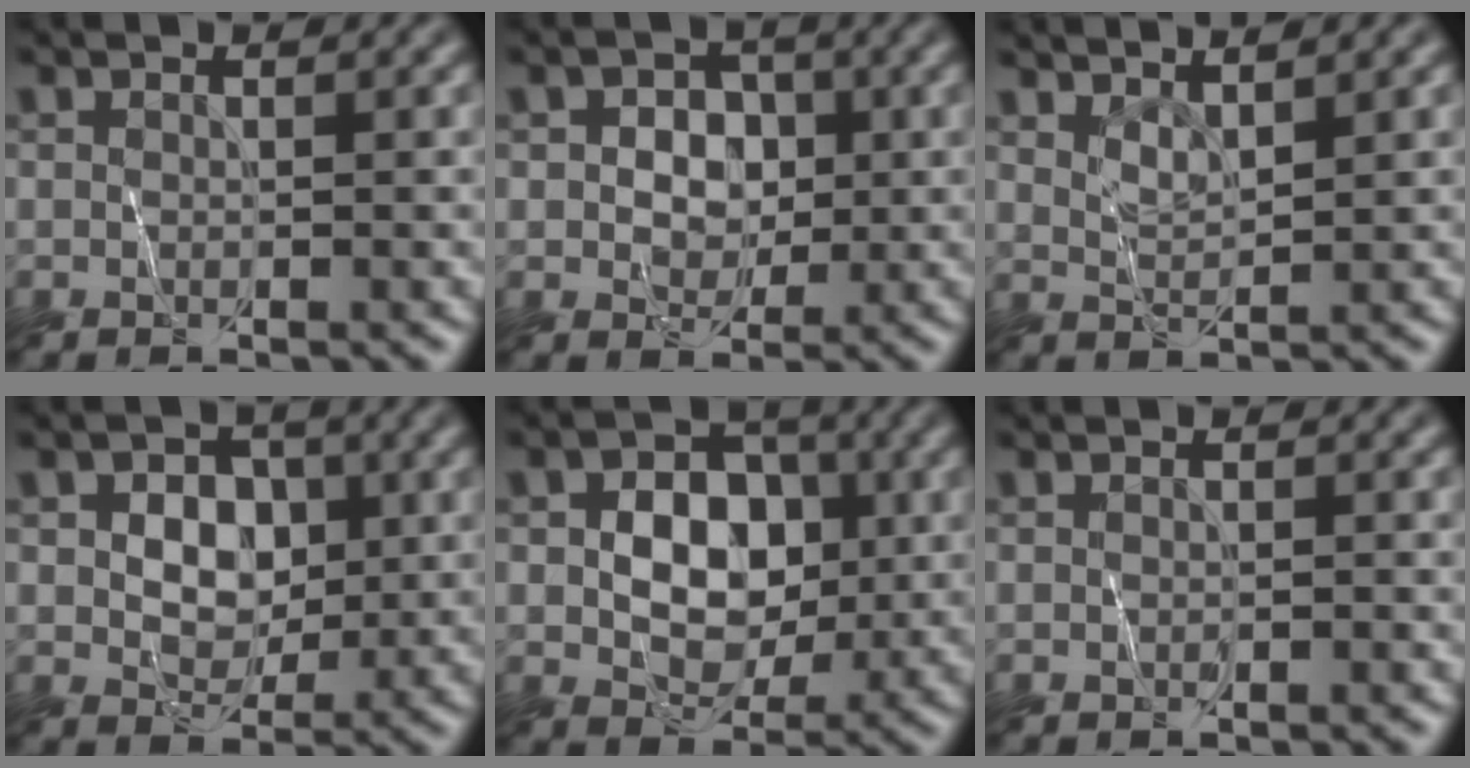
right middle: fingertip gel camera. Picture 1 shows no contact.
{"total": 3.6, "force": [0.2, 3.0, 2.1], "torque": [-0.018, 0.005, -0.002]}
{"total": 2.1, "force": [2.1, -0.4, 0.2], "torque": [-0.001, 0.000, 0.043]}
{"total": 4.4, "force": [0.5, 3.4, 2.8], "torque": [-0.037, 0.001, 0.006]}
{"total": 6.7, "force": [0.1, 4.9, 4.6], "torque": [-0.069, 0.002, -0.004]}
{"total": 0.6, "force": [-0.5, 0.2, 0.4], "torque": [-0.008, -0.005, -0.009]}